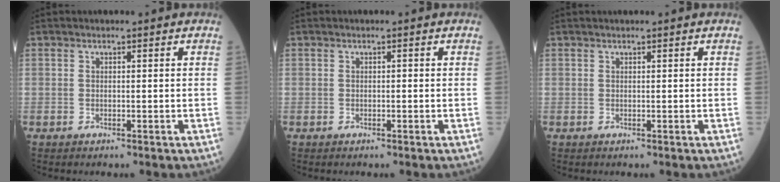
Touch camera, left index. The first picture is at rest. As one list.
[{"total": 0.0}, {"total": 0.8, "force": [0.6, -0.2, 0.4], "torque": [-0.008, 0.010, 0.017]}]